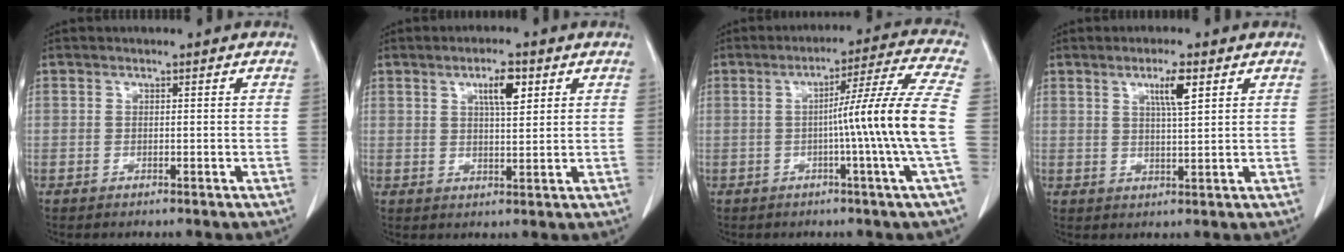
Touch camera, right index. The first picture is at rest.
{"total": 4.9, "force": [2.3, 1.2, 4.2], "torque": [-0.072, 0.000, 0.039]}
{"total": 11.7, "force": [-1.7, -3.0, 11.2], "torque": [-0.163, 0.001, -0.025]}
{"total": 4.5, "force": [2.1, 0.3, 3.9], "torque": [-0.066, -0.002, 0.036]}